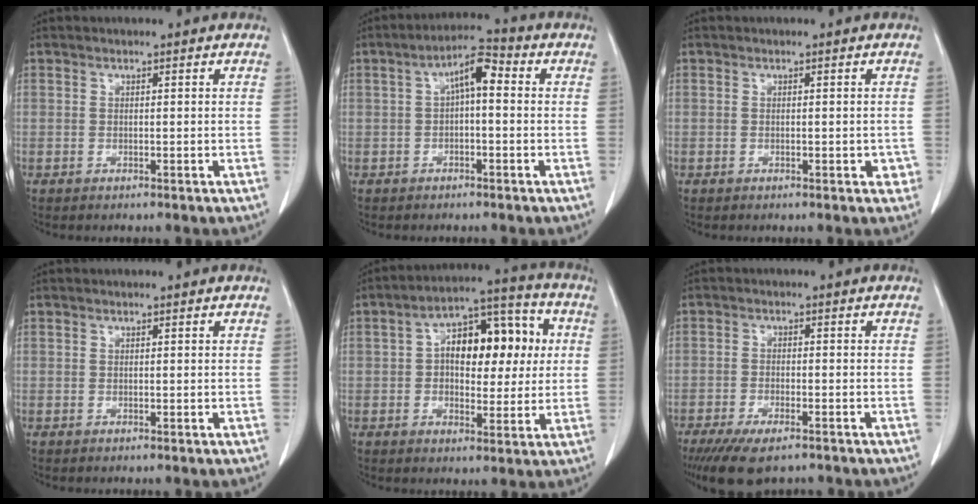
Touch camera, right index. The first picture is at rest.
{"total": 5.9, "force": [0.7, 1.8, 5.5], "torque": [-0.095, 0.028, 0.009]}
{"total": 1.8, "force": [-0.4, 1.1, 1.4], "torque": [-0.006, 0.004, -0.002]}
{"total": 0.0}
{"total": 13.8, "force": [1.9, 6.8, 11.9], "torque": [-0.175, 0.043, 0.029]}
{"total": 8.7, "force": [-6.4, 2.7, 5.2], "torque": [-0.083, -0.014, -0.102]}